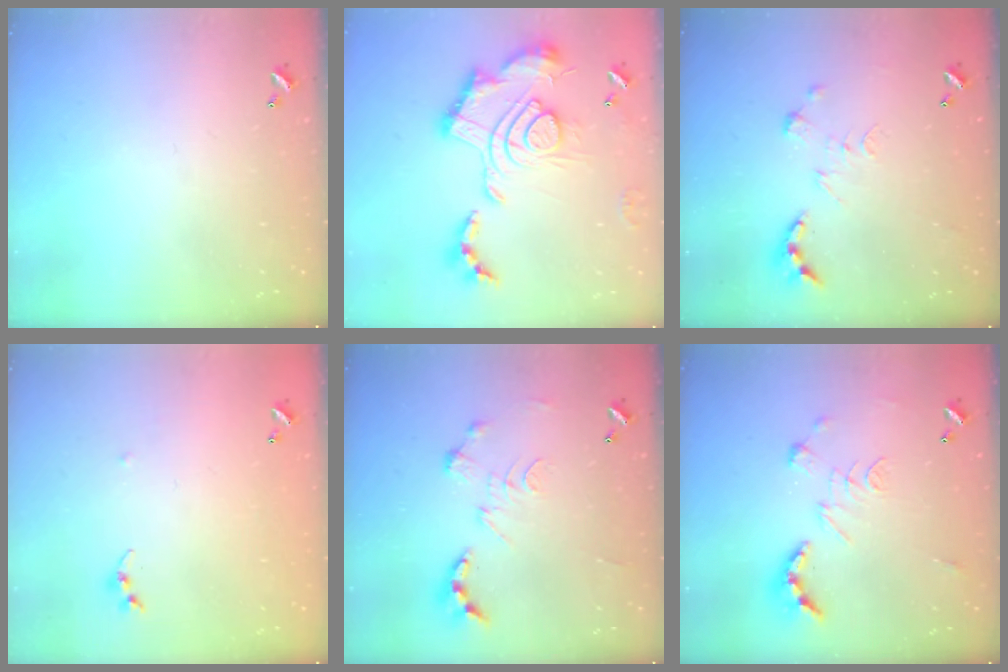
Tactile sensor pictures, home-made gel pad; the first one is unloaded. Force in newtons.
{"total": 2.5, "press": 1.9, "slide": 1.7}
{"total": 0.0}
{"total": 5.0, "press": 5.0, "slide": 0.6}
{"total": 0.0}
{"total": 2.5, "press": 2.0, "slide": 1.5}